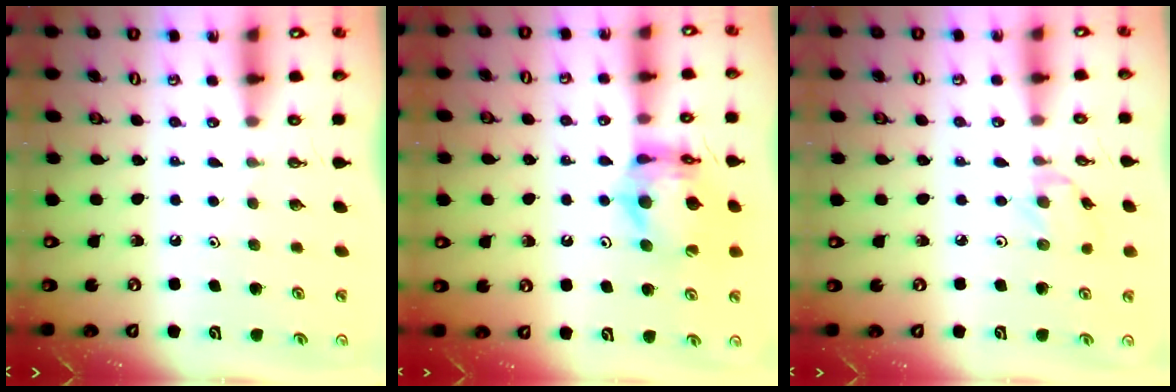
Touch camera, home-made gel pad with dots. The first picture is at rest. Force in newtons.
{"total": 13.1, "press": 13.0, "slide": 1.3}
{"total": 0.9, "press": 0.8, "slide": 0.3}